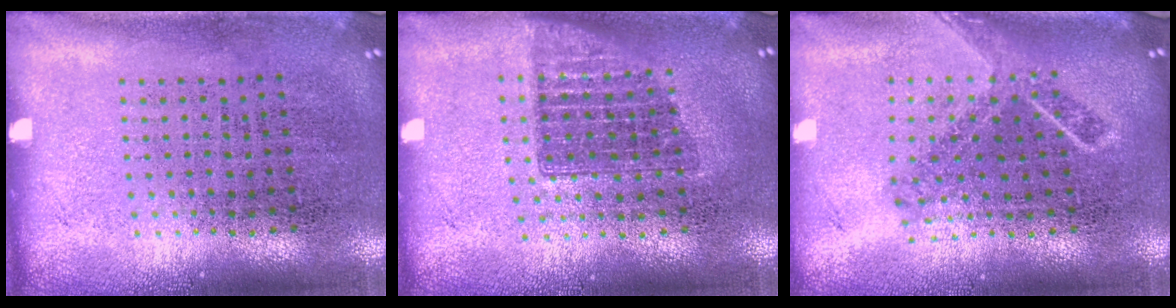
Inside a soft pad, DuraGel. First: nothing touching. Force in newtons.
{"total": 1.3, "press": 1.1, "slide": 0.8}
{"total": 1.8, "press": 1.3, "slide": 1.2}